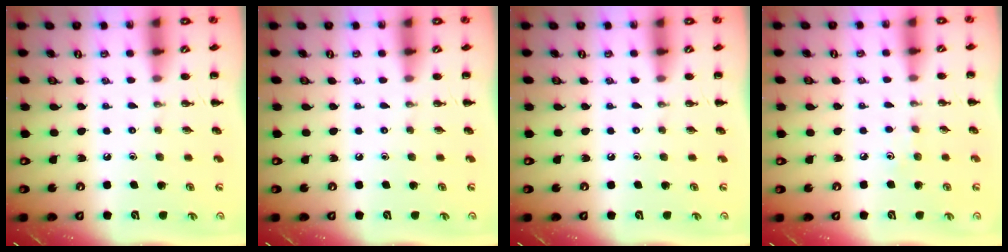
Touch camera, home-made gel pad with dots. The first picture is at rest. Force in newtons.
{"total": 0.0}
{"total": 0.0}
{"total": 3.9, "press": 3.7, "slide": 1.3}